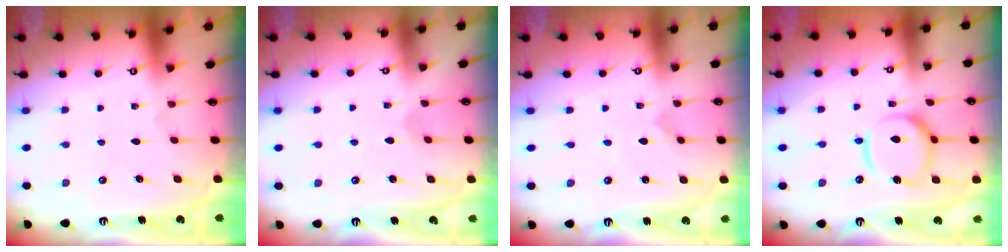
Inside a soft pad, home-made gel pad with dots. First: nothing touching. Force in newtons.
{"total": 2.6, "press": 2.6, "slide": 0.2}
{"total": 0.0}
{"total": 15.3, "press": 15.2, "slide": 1.7}